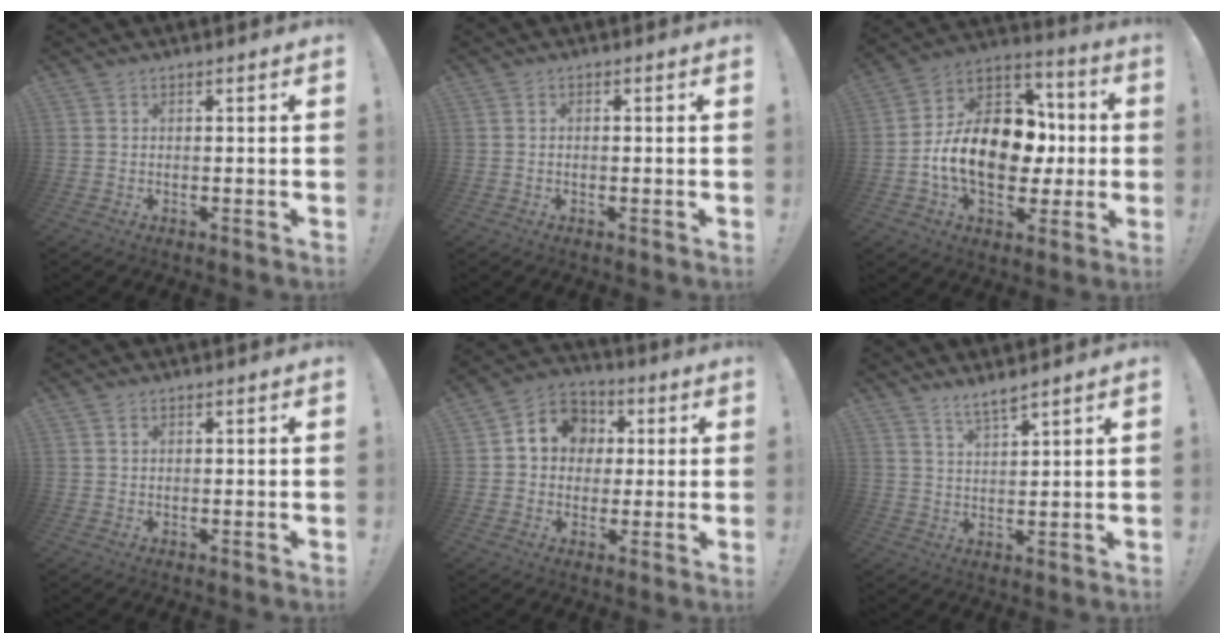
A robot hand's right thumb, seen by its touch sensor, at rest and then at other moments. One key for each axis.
{"total": 0.7, "fx": -0.4, "fy": 0.3, "fz": 0.5, "tx": -0.010, "ty": 0.001, "tz": -0.007}
{"total": 20.0, "fx": -1.7, "fy": 13.9, "fz": 14.2, "tx": -0.249, "ty": 0.018, "tz": -0.019}
{"total": 0.7, "fx": 0.3, "fy": 0.5, "fz": 0.3, "tx": -0.013, "ty": 0.004, "tz": 0.008}
{"total": 9.9, "fx": 1.7, "fy": 8.9, "fz": 3.8, "tx": -0.054, "ty": 0.000, "tz": 0.038}
{"total": 4.6, "fx": 4.0, "fy": 0.5, "fz": 2.2, "tx": -0.043, "ty": -0.024, "tz": 0.071}